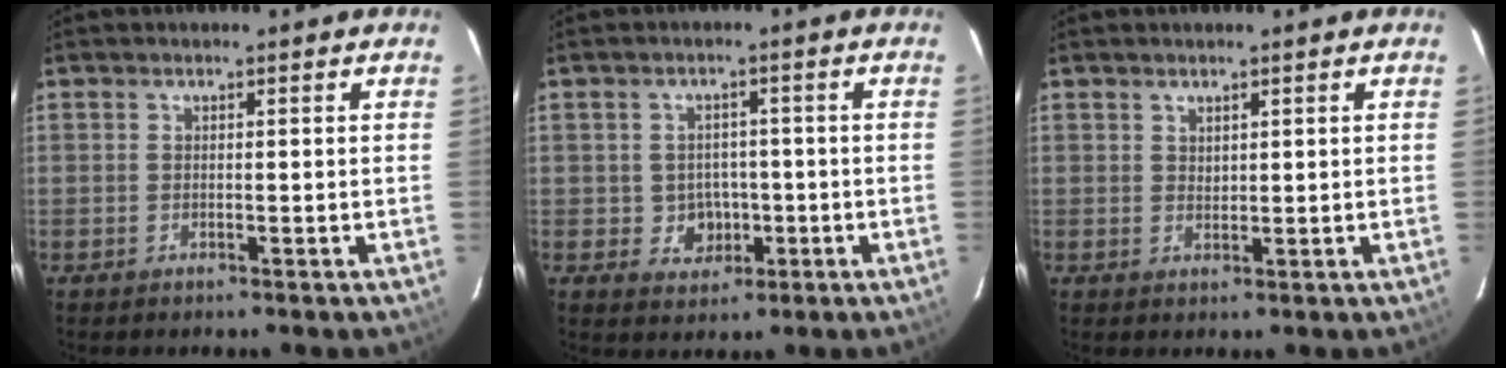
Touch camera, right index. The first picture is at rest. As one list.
[{"total": 4.6, "force": [-0.8, 4.4, 1.2], "torque": [-0.030, 0.014, 0.004]}, {"total": 1.4, "force": [1.1, 0.7, 0.4], "torque": [-0.004, 0.001, 0.021]}]